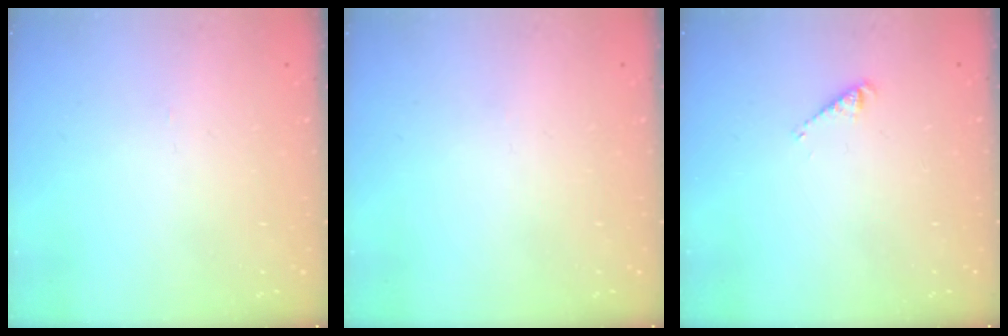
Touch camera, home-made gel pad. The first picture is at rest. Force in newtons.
{"total": 0.0}
{"total": 2.6, "press": 2.6, "slide": 0.5}